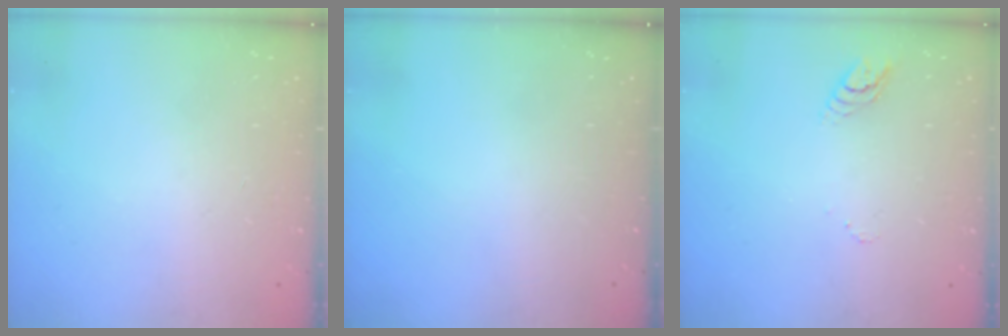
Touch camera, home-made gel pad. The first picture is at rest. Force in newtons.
{"total": 0.0}
{"total": 3.6, "press": 3.6, "slide": 0.4}